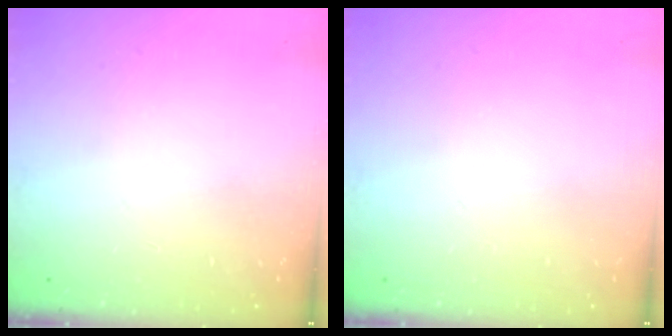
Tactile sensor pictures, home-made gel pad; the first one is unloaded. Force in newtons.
{"total": 0.0}